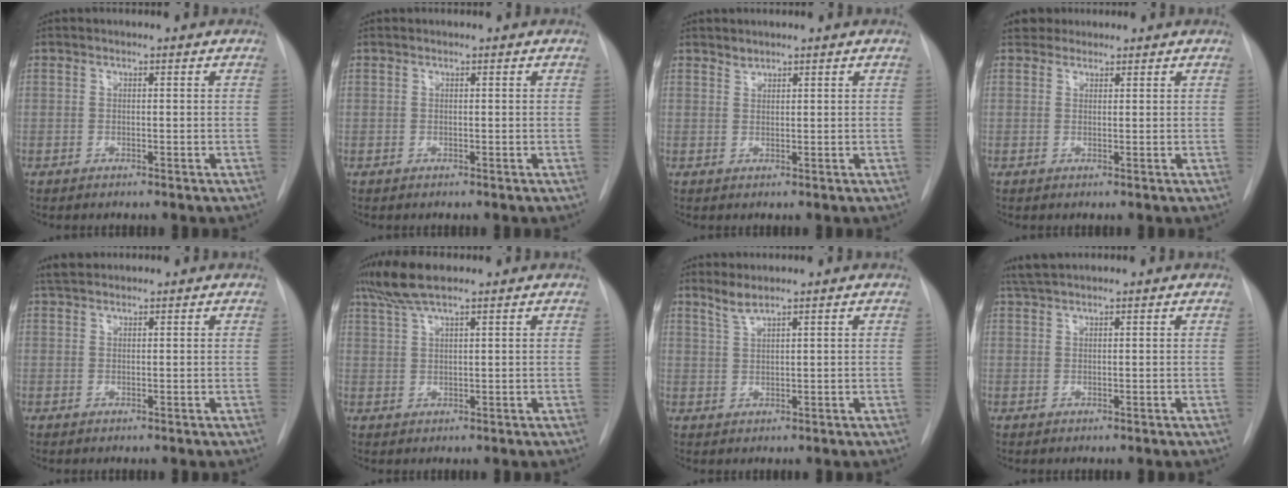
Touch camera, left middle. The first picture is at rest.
{"total": 0.0}
{"total": 0.9, "force": [0.9, 0.2, -0.1], "torque": [0.001, -0.002, 0.016]}
{"total": 2.3, "force": [1.9, 1.3, -0.1], "torque": [0.006, 0.012, 0.029]}
{"total": 2.6, "force": [2.2, 1.1, 0.6], "torque": [-0.013, 0.016, 0.038]}
{"total": 6.0, "force": [4.7, 0.6, 3.7], "torque": [-0.081, 0.018, 0.091]}
{"total": 2.4, "force": [2.0, -0.2, 1.2], "torque": [-0.030, 0.003, 0.045]}
{"total": 3.2, "force": [2.9, 0.2, 1.4], "torque": [-0.031, 0.021, 0.057]}